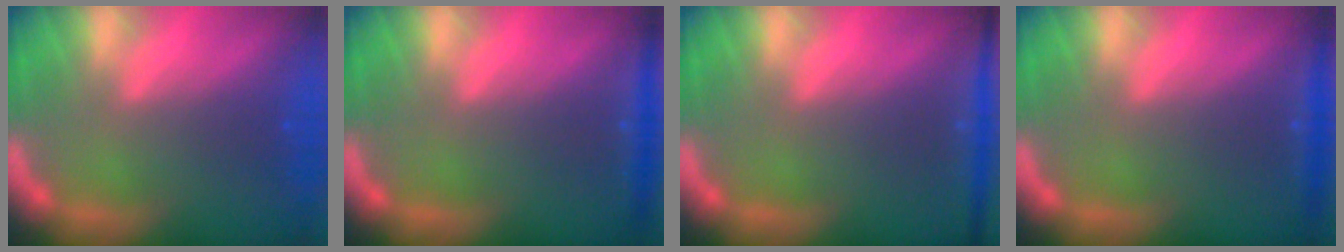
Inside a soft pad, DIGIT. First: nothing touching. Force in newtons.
{"total": 2.4}
{"total": 5.5}
{"total": 1.9}